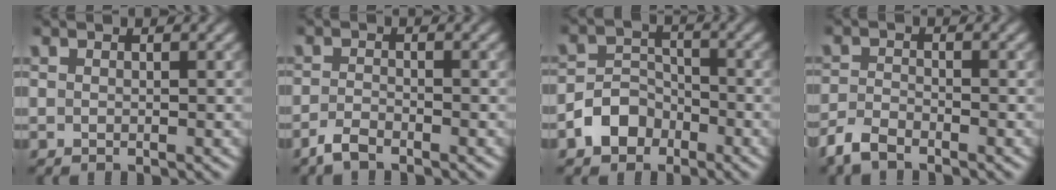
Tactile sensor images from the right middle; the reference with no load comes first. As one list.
[{"total": 1.8, "force": [-1.6, 0.3, 0.7], "torque": [-0.021, -0.003, -0.038]}, {"total": 3.7, "force": [-2.5, 2.6, 1.2], "torque": [-0.021, 0.004, -0.051]}, {"total": 2.7, "force": [-2.4, 0.7, 1.0], "torque": [-0.027, -0.006, -0.057]}]